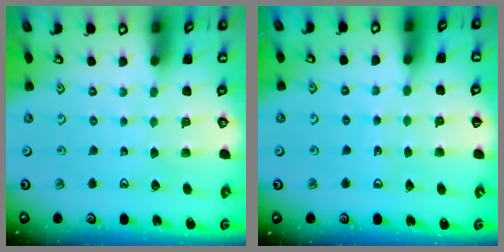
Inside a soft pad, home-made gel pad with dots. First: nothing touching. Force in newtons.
{"total": 2.5, "press": 2.5, "slide": 0.2}